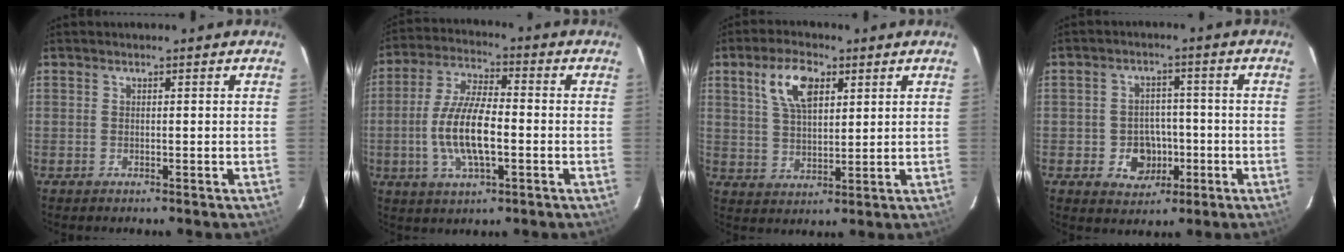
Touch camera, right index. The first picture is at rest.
{"total": 12.0, "force": [-2.4, 4.0, 11.1], "torque": [-0.226, 0.000, -0.046]}
{"total": 8.8, "force": [4.0, 4.2, 6.6], "torque": [-0.127, 0.017, 0.077]}
{"total": 6.7, "force": [-2.2, 5.7, 2.8], "torque": [-0.066, 0.015, -0.017]}